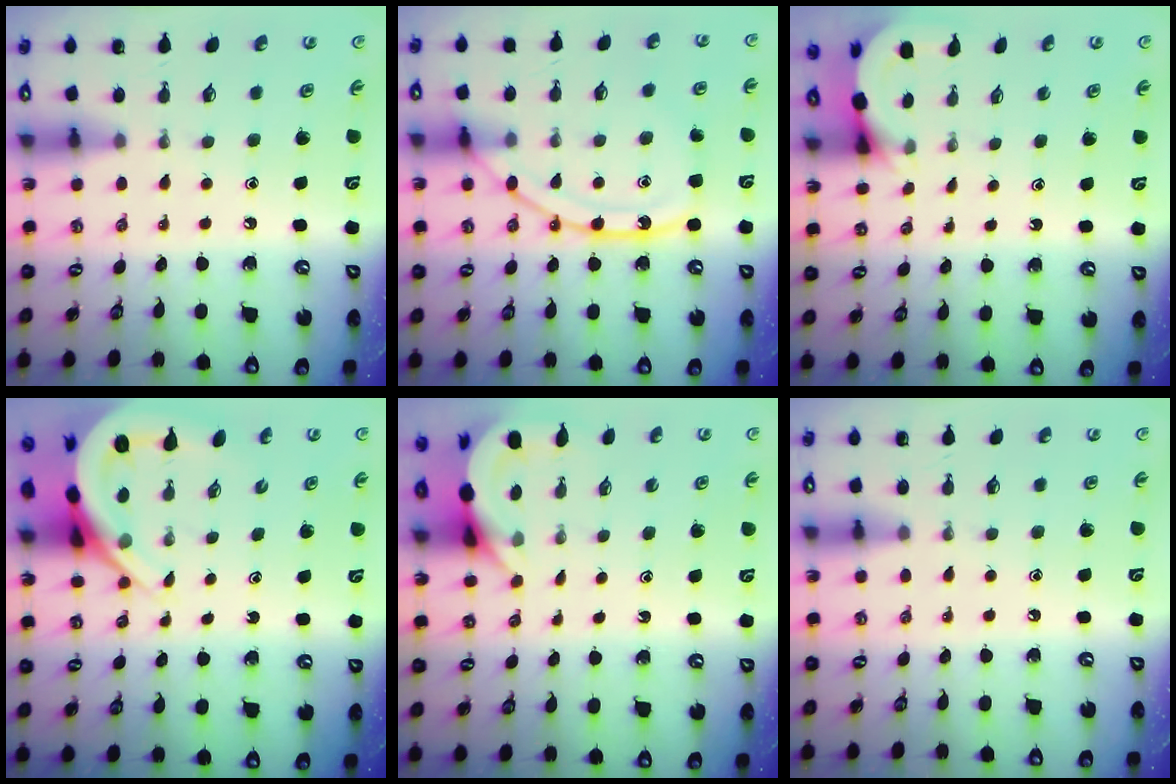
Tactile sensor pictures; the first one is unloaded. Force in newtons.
{"total": 15.2, "press": 15.2, "slide": 1.3}
{"total": 4.5, "press": 4.5, "slide": 0.3}
{"total": 8.7, "press": 8.7, "slide": 0.7}
{"total": 4.6, "press": 4.6, "slide": 0.3}
{"total": 0.0}